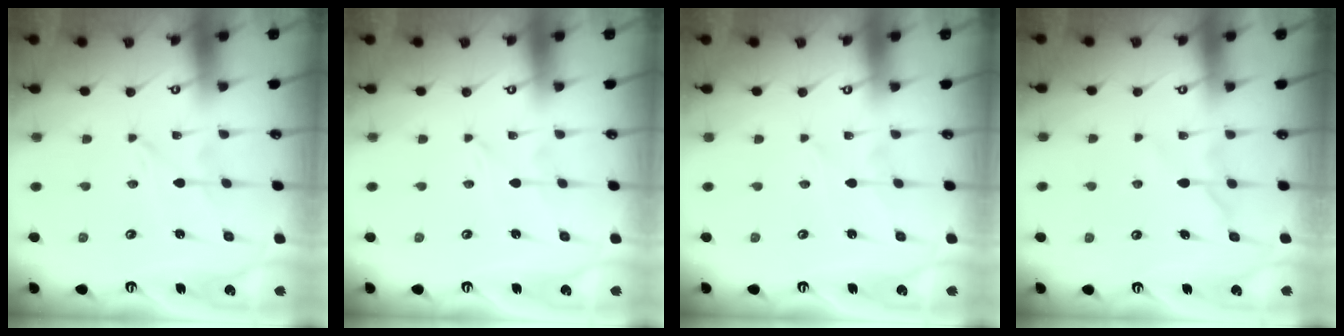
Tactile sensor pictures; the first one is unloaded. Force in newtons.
{"total": 0.0}
{"total": 0.6, "press": 0.6, "slide": 0.1}
{"total": 6.4, "press": 6.3, "slide": 0.8}